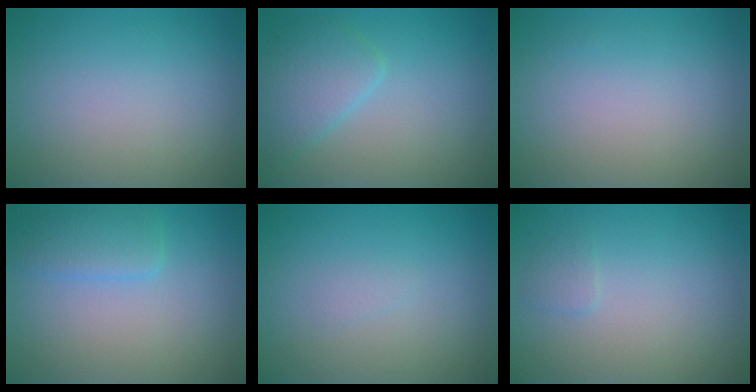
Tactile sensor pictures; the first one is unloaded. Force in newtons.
{"total": 3.2, "press": 3.2, "slide": 0.2}
{"total": 0.0}
{"total": 2.3, "press": 2.3, "slide": 0.2}
{"total": 0.5, "press": 0.5, "slide": 0.1}
{"total": 0.8, "press": 0.8, "slide": 0.1}